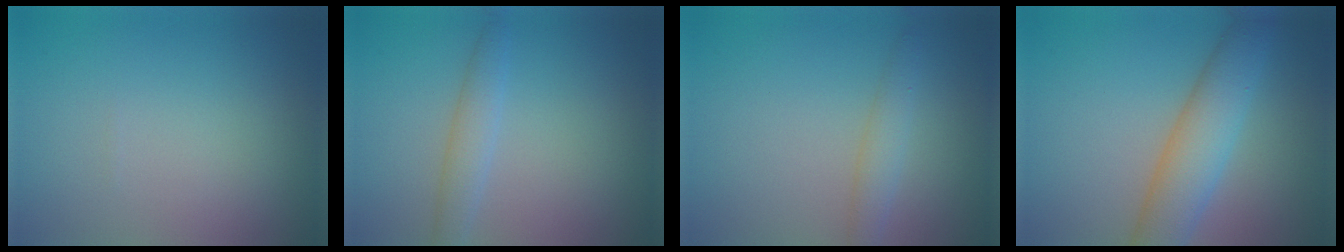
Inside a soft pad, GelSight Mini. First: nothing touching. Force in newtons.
{"total": 2.1, "press": 2.1, "slide": 0.1}
{"total": 1.8, "press": 1.7, "slide": 0.2}
{"total": 5.6, "press": 5.6, "slide": 0.2}